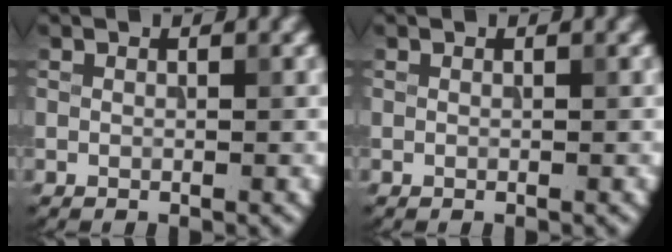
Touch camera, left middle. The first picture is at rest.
{"total": 0.0}